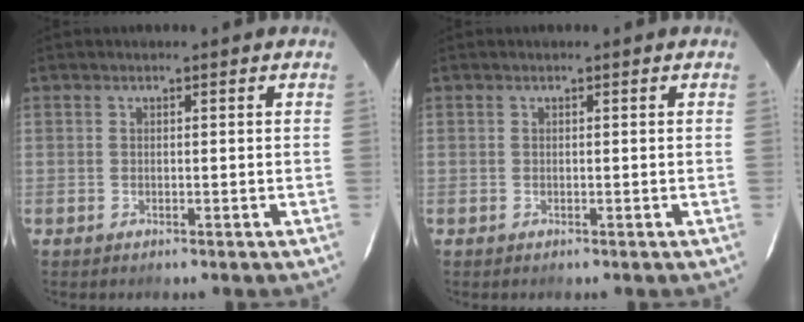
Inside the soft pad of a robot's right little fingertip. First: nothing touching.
{"total": 0.0}